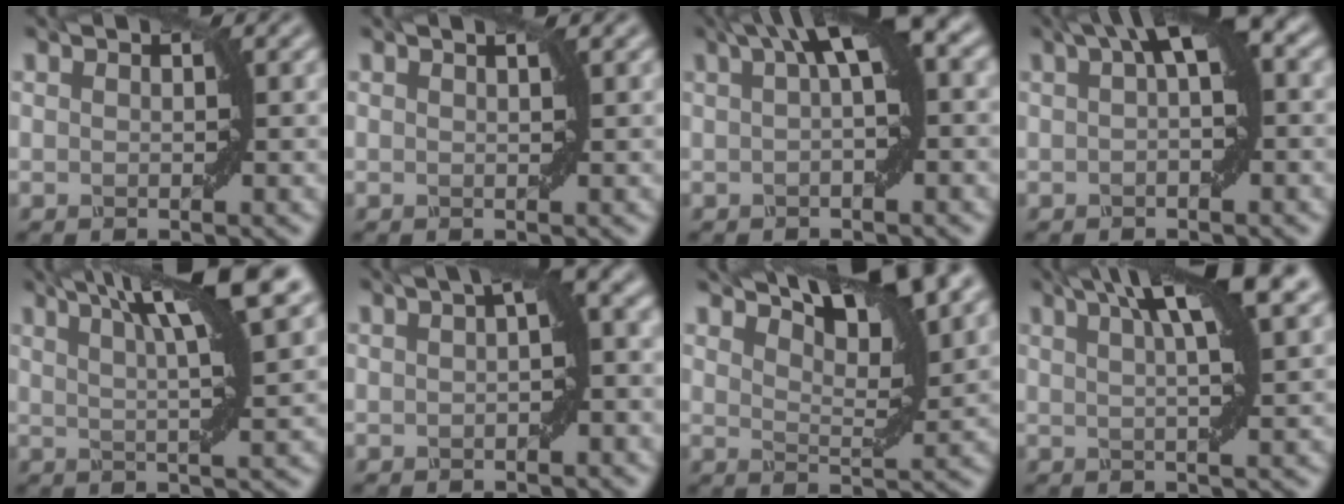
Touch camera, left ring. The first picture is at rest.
{"total": 0.8, "force": [0.5, 0.3, 0.6], "torque": [0.004, -0.004, 0.001]}
{"total": 5.9, "force": [1.7, 1.5, 5.5], "torque": [-0.071, 0.021, 0.025]}
{"total": 4.4, "force": [1.1, 1.0, 4.1], "torque": [-0.053, 0.021, 0.014]}
{"total": 9.1, "force": [4.8, 1.7, 7.6], "torque": [-0.088, 0.032, 0.074]}
{"total": 4.3, "force": [0.6, 1.1, 4.2], "torque": [-0.046, 0.024, 0.009]}
{"total": 7.6, "force": [5.6, 1.6, 4.9], "torque": [-0.077, 0.015, 0.094]}
{"total": 7.5, "force": [3.7, 1.6, 6.3], "torque": [-0.061, 0.029, 0.047]}